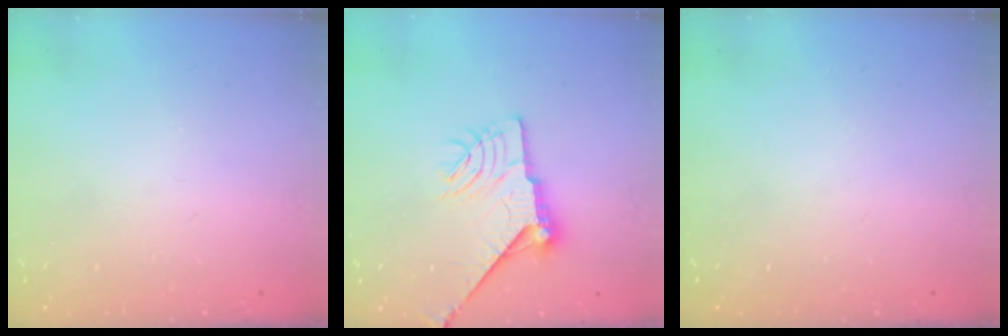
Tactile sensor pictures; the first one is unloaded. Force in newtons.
{"total": 12.8, "press": 12.7, "slide": 1.3}
{"total": 0.0}